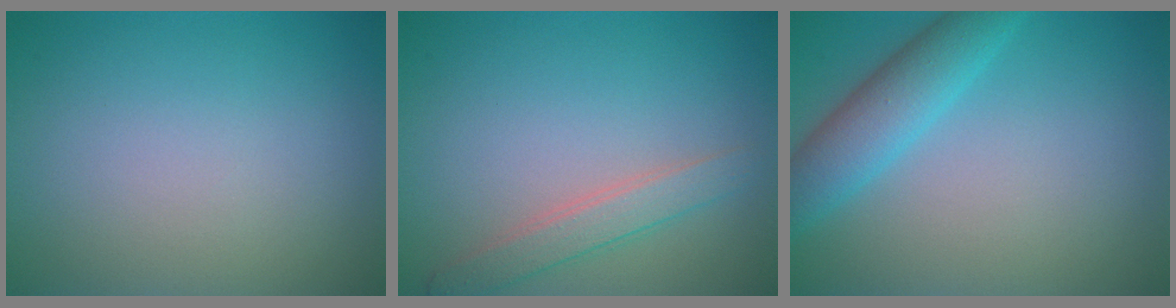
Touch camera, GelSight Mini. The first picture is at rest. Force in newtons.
{"total": 2.4, "press": 2.4, "slide": 0.1}
{"total": 4.4, "press": 4.4, "slide": 0.1}